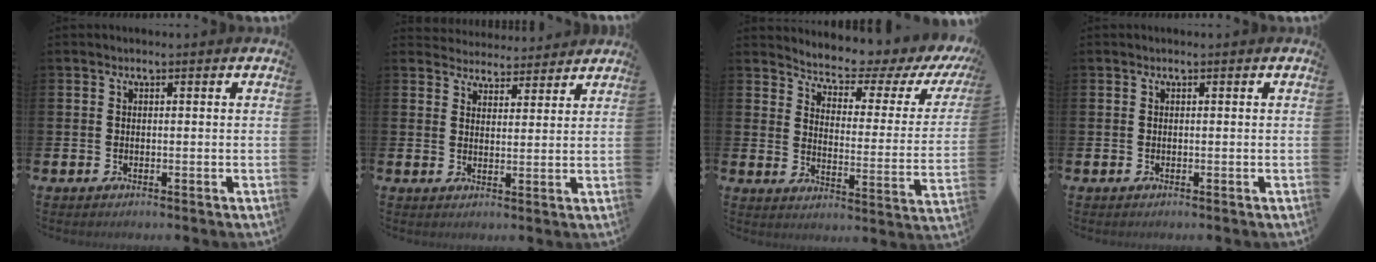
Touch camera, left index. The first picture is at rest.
{"total": 4.1, "force": [3.9, 0.8, -0.5], "torque": [0.002, -0.028, 0.070]}
{"total": 5.2, "force": [4.9, 0.9, 1.4], "torque": [-0.046, -0.049, 0.076]}
{"total": 0.0}